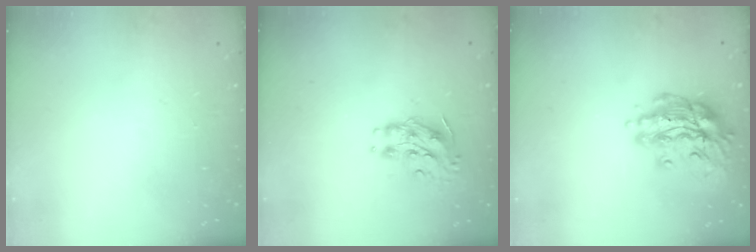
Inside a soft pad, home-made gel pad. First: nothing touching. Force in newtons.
{"total": 8.9, "press": 8.9, "slide": 0.7}
{"total": 15.2, "press": 15.2, "slide": 0.8}